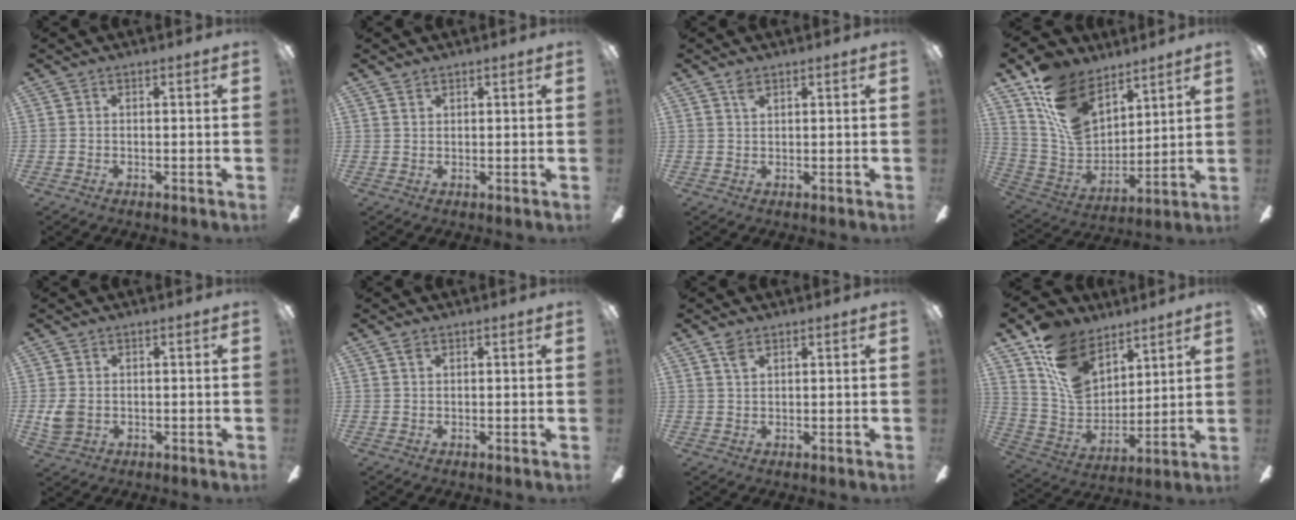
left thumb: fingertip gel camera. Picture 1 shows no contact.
{"total": 1.3, "force": [1.1, 0.6, 0.2], "torque": [-0.006, 0.001, 0.021]}
{"total": 1.8, "force": [1.3, 0.7, 1.0], "torque": [-0.024, 0.001, 0.024]}
{"total": 17.2, "force": [10.8, 10.5, 8.4], "torque": [-0.169, -0.048, 0.211]}
{"total": 3.9, "force": [0.3, 3.2, 2.3], "torque": [-0.039, 0.002, 0.007]}
{"total": 1.4, "force": [0.9, 0.7, 0.7], "torque": [-0.018, 0.002, 0.016]}
{"total": 2.5, "force": [1.7, 1.1, 1.4], "torque": [-0.033, 0.002, 0.032]}
{"total": 16.0, "force": [9.9, 10.2, 7.2], "torque": [-0.147, -0.045, 0.197]}